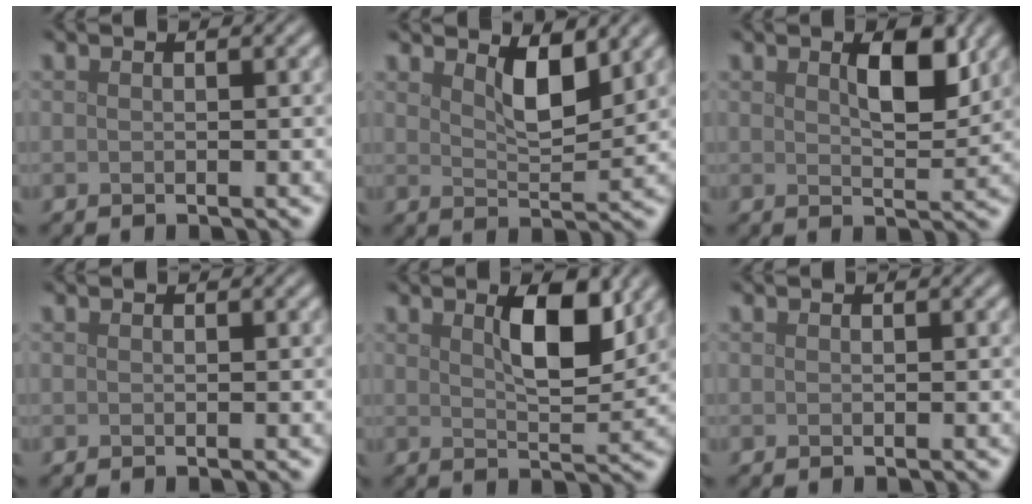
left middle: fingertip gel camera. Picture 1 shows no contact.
{"total": 3.6, "force": [2.1, 1.2, 2.7], "torque": [-0.052, -0.007, 0.036]}
{"total": 3.8, "force": [1.7, 1.4, 3.1], "torque": [-0.052, -0.002, 0.029]}
{"total": 0.0}
{"total": 5.0, "force": [2.1, 1.6, 4.2], "torque": [-0.070, -0.003, 0.035]}
{"total": 0.0}